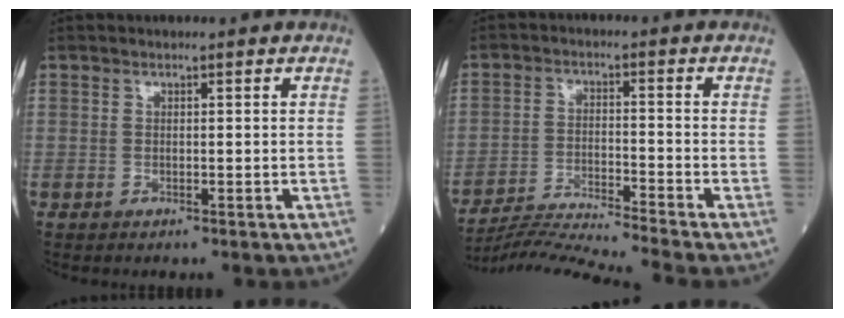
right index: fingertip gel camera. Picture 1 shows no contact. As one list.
[{"total": 11.3, "force": [-10.5, -3.3, 2.9], "torque": [-0.037, -0.016, -0.181]}]